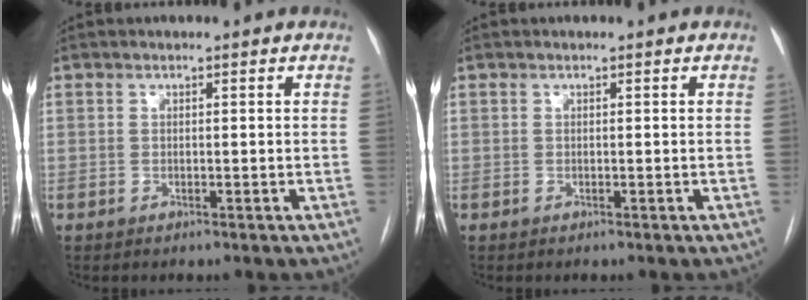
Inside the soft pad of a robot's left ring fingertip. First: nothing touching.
{"total": 0.0}